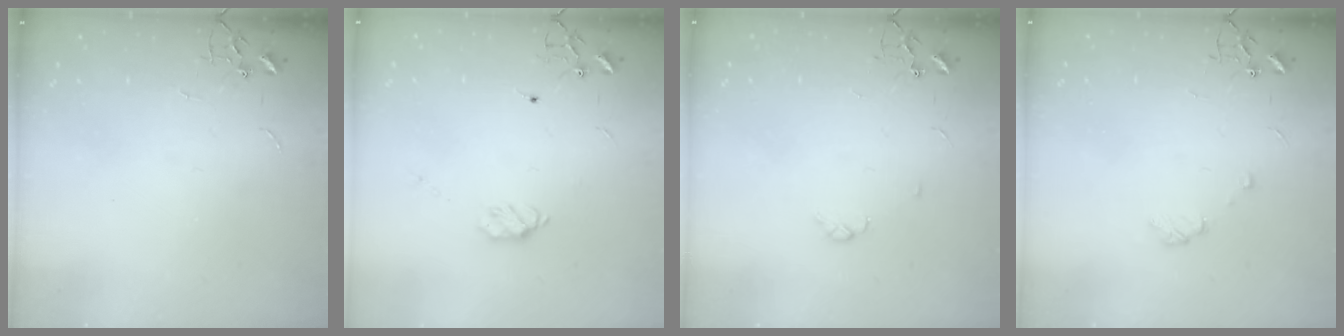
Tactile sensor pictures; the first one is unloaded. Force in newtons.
{"total": 5.7, "press": 5.6, "slide": 1.0}
{"total": 3.7, "press": 3.6, "slide": 0.5}
{"total": 5.5, "press": 5.4, "slide": 0.6}